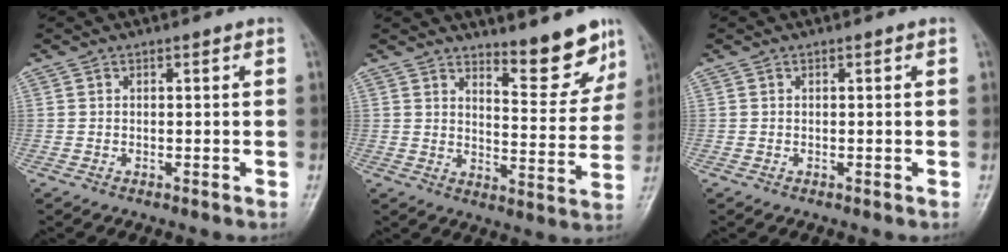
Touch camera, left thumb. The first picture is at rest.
{"total": 9.6, "force": [7.7, 2.6, 5.1], "torque": [-0.040, -0.067, 0.117]}
{"total": 0.0}